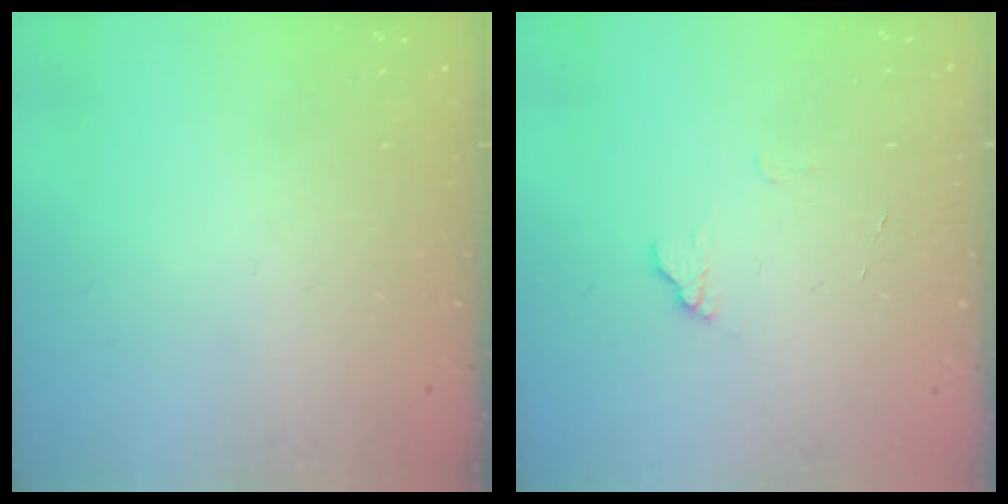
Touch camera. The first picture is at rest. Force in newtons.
{"total": 5.8, "press": 5.8, "slide": 0.5}